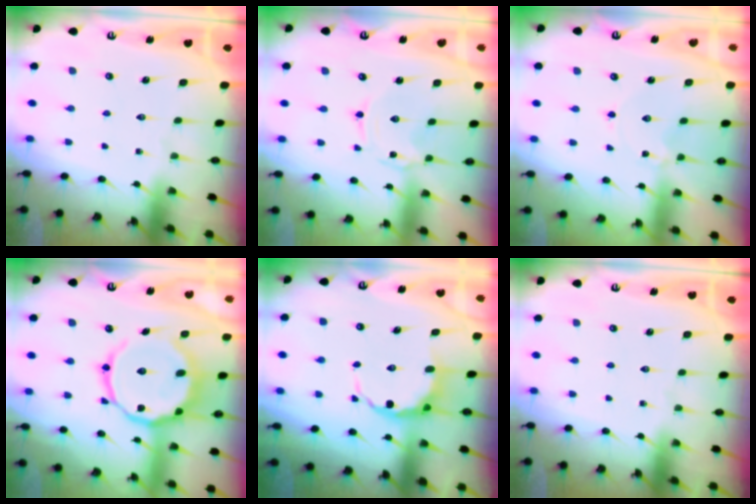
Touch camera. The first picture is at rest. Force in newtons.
{"total": 0.0}
{"total": 0.9, "press": 0.9, "slide": 0.2}
{"total": 18.2, "press": 18.1, "slide": 1.6}
{"total": 7.8, "press": 7.6, "slide": 1.8}
{"total": 0.0}